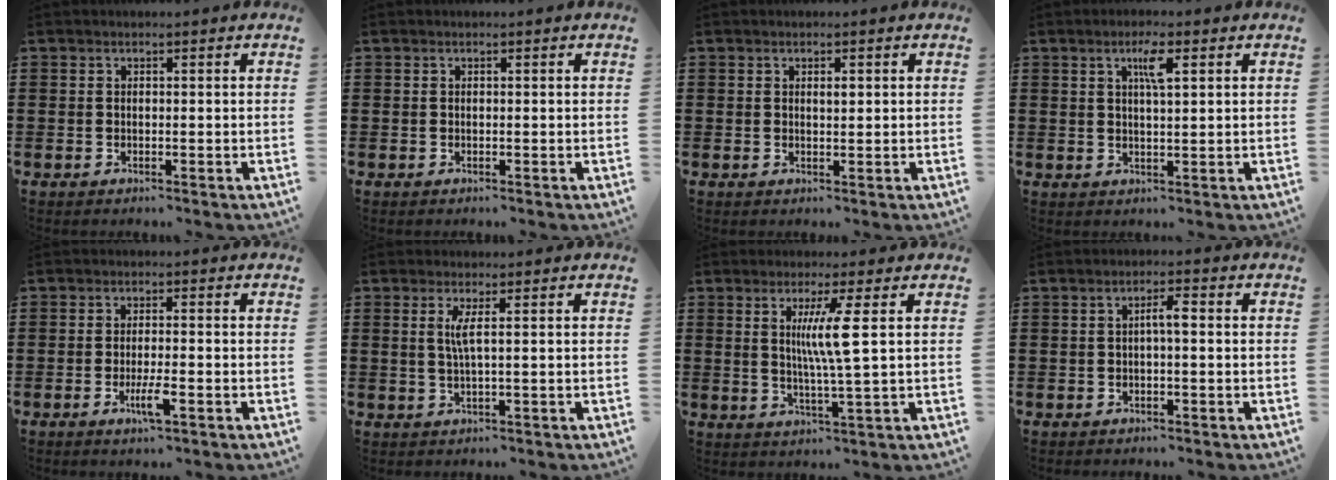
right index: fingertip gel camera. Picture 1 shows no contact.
{"total": 0.0}
{"total": 1.1, "force": [0.3, 0.3, 1.0], "torque": [-0.011, 0.000, 0.003]}
{"total": 3.7, "force": [1.6, 0.7, 3.2], "torque": [-0.061, 0.005, 0.022]}
{"total": 4.0, "force": [-1.7, 0.4, 3.6], "torque": [-0.072, -0.011, -0.033]}
{"total": 2.7, "force": [0.4, -0.4, 2.6], "torque": [-0.052, -0.007, 0.005]}
{"total": 6.3, "force": [1.5, -0.6, 6.0], "torque": [-0.119, -0.009, 0.020]}
{"total": 2.3, "force": [-0.2, 0.4, 2.3], "torque": [-0.044, 0.004, -0.006]}